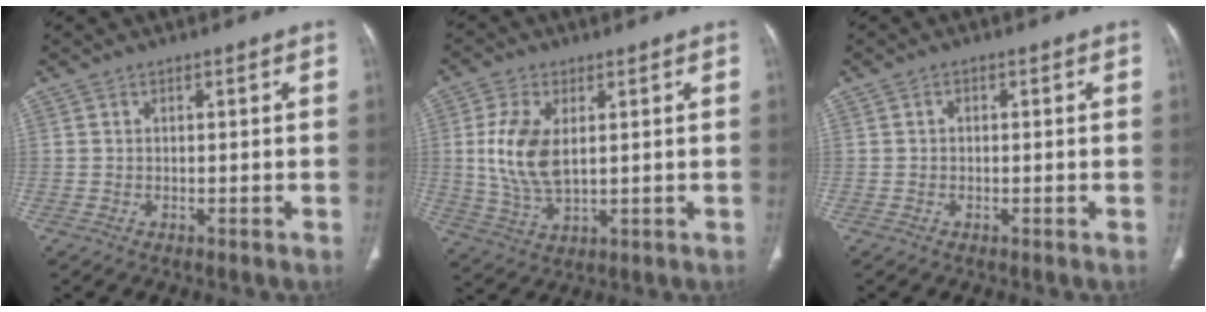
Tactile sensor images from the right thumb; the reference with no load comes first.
{"total": 10.1, "force": [1.6, 5.5, 8.3], "torque": [-0.173, -0.010, 0.037]}
{"total": 0.9, "force": [0.0, 0.7, 0.5], "torque": [0.000, 0.004, -0.006]}